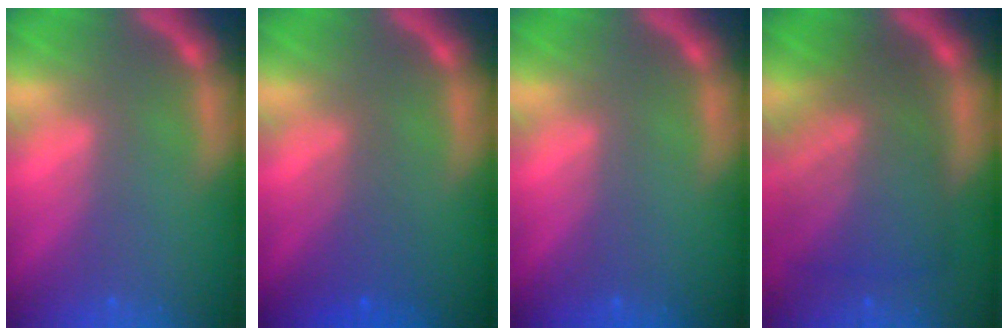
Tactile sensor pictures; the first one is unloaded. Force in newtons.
{"total": 2.5}
{"total": 0.0}
{"total": 8.7}